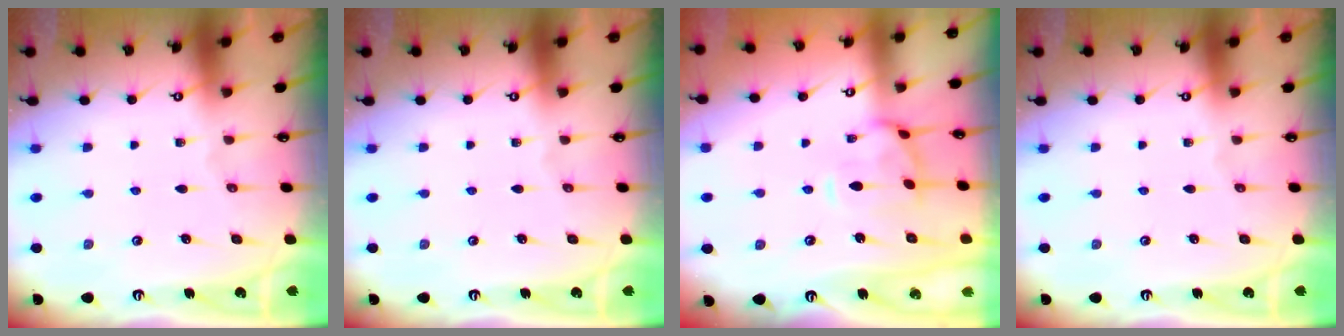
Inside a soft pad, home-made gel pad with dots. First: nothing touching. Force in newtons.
{"total": 0.0}
{"total": 1.3, "press": 1.3, "slide": 0.3}
{"total": 0.0}